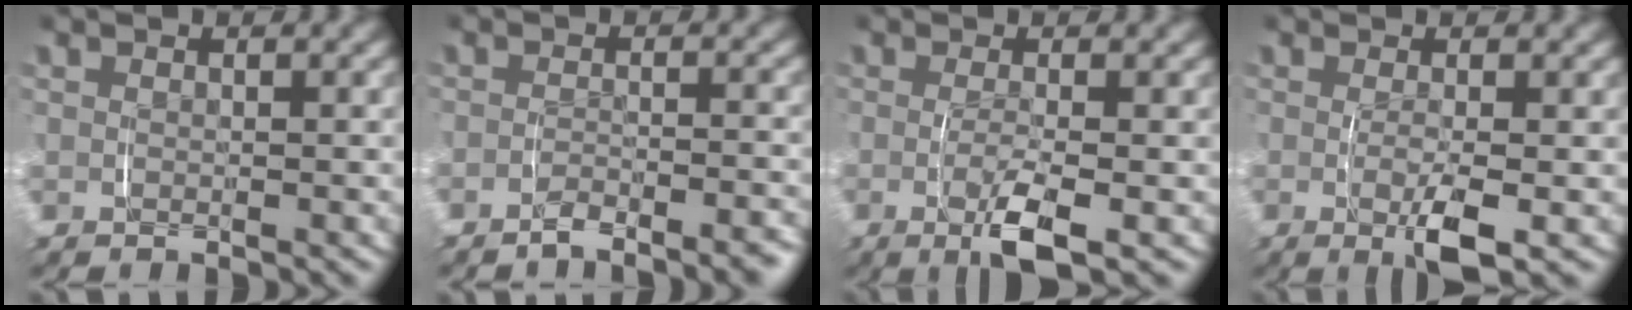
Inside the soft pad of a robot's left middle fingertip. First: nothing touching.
{"total": 2.8, "force": [-2.5, 0.4, 1.3], "torque": [-0.017, 0.006, -0.048]}
{"total": 3.7, "force": [-1.1, 0.6, 3.5], "torque": [-0.061, -0.013, -0.015]}
{"total": 3.5, "force": [-0.7, 0.6, 3.4], "torque": [-0.051, -0.011, -0.010]}